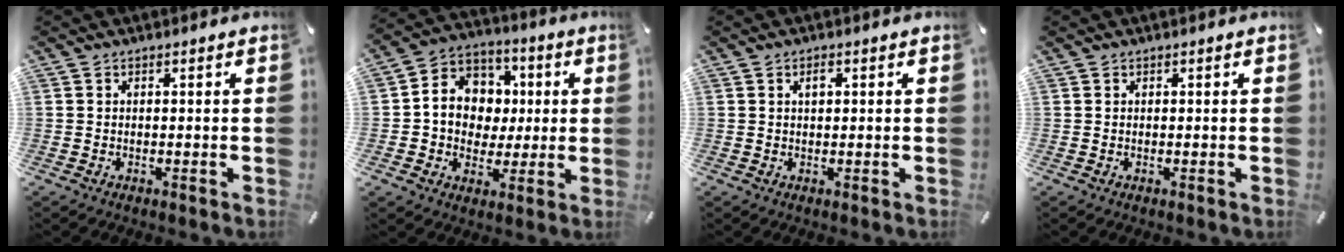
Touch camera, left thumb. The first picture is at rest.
{"total": 11.0, "force": [-0.2, 10.4, 3.3], "torque": [-0.068, 0.013, 0.003]}
{"total": 1.7, "force": [0.6, 0.9, 1.3], "torque": [-0.019, 0.001, 0.008]}
{"total": 0.0}